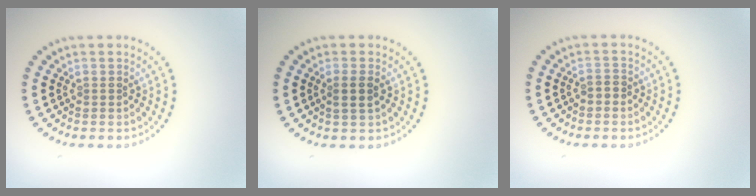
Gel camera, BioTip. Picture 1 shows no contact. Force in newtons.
{"total": 1.7, "press": 1.6, "slide": 0.6}
{"total": 0.8, "press": 0.8, "slide": 0.2}